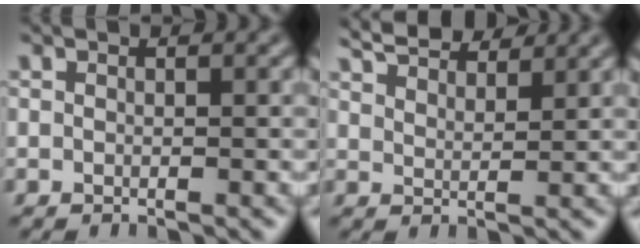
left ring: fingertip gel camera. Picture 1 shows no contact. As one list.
[{"total": 5.1, "force": [4.6, 1.0, 1.9], "torque": [-0.036, 0.011, 0.072]}]